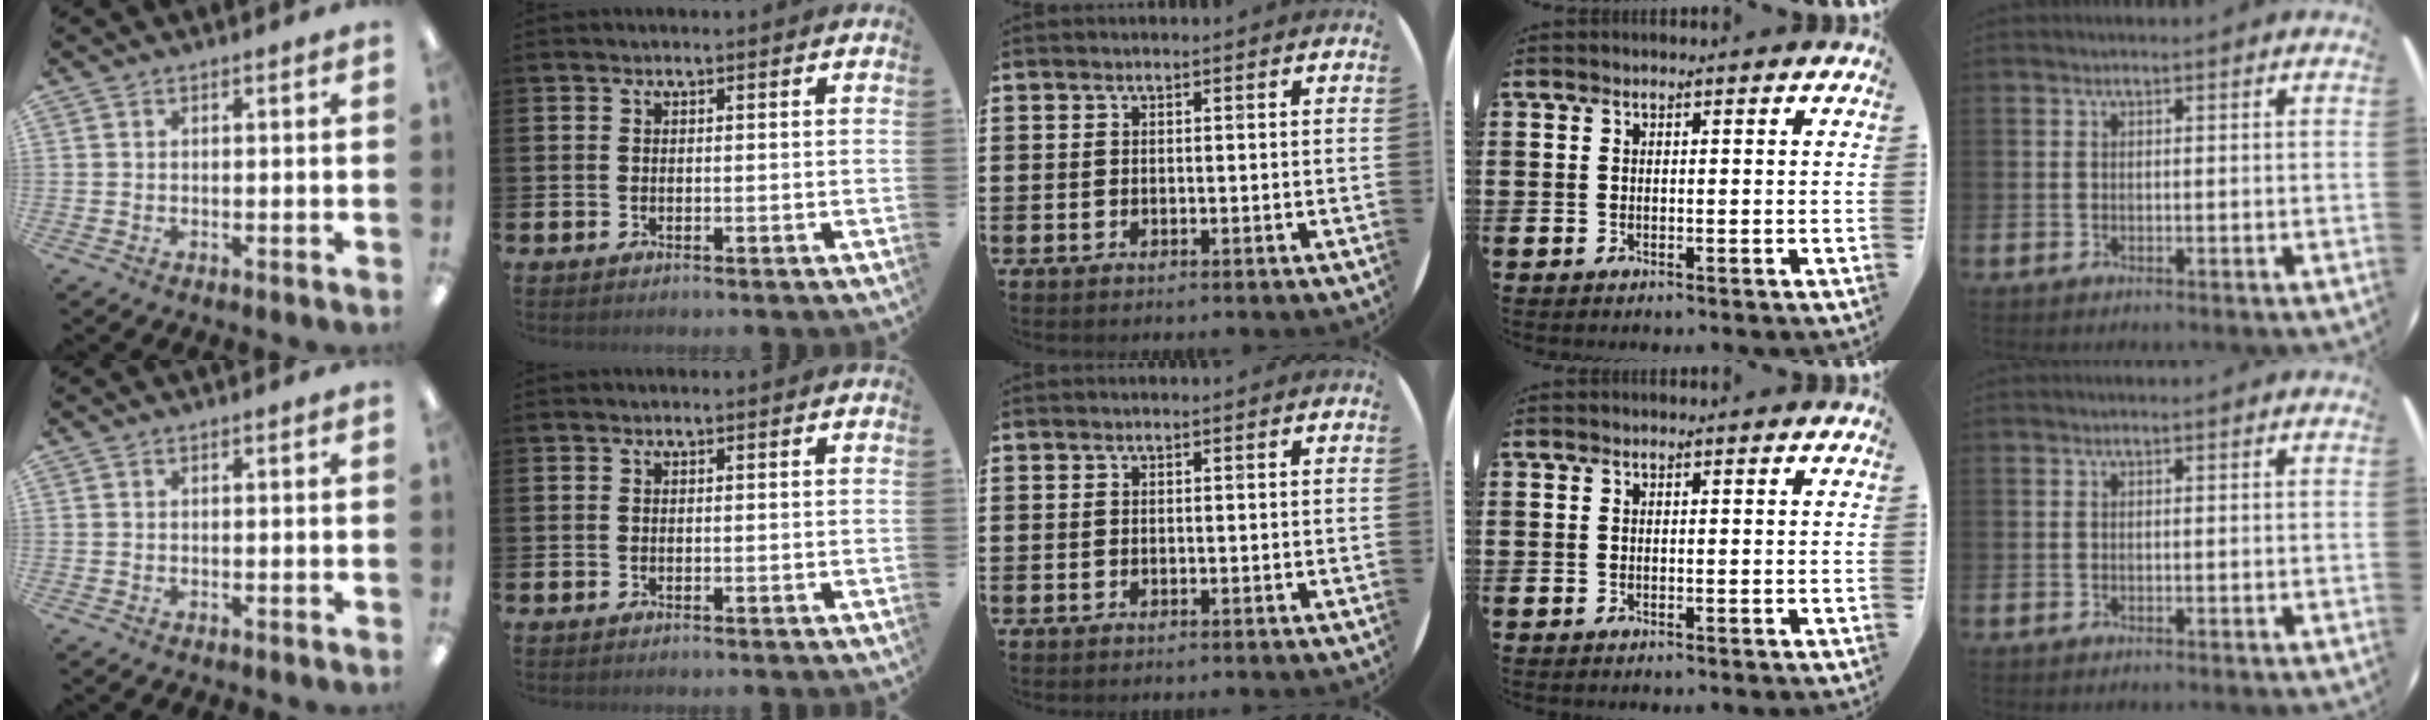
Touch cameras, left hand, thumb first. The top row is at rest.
{}